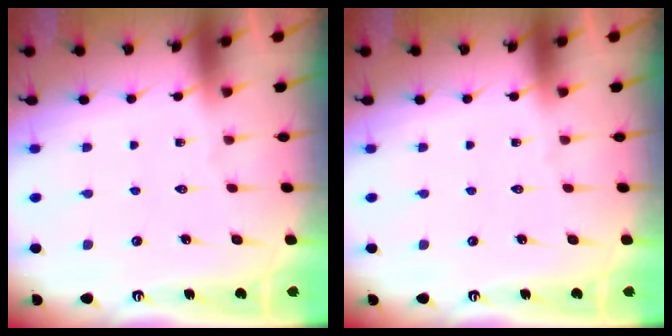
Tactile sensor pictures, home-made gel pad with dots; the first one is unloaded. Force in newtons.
{"total": 0.0}